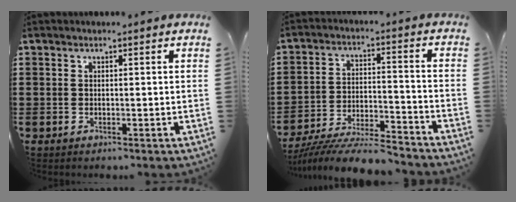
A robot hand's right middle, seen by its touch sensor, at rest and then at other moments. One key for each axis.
{"total": 8.7, "fx": -8.3, "fy": 0.6, "fz": 2.7, "tx": -0.047, "ty": 0.011, "tz": -0.160}